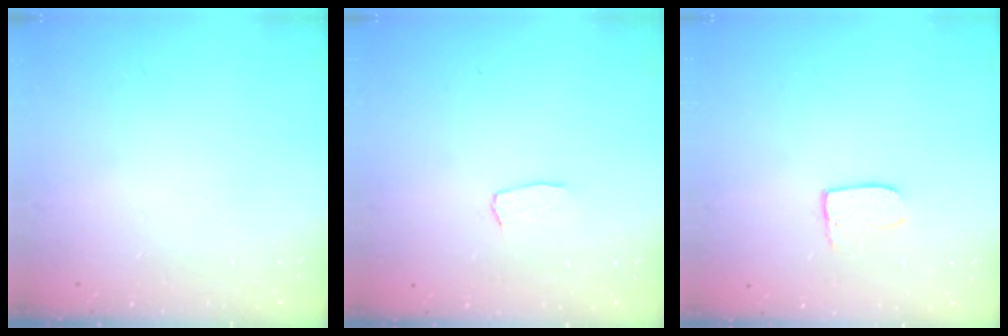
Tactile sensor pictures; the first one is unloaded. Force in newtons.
{"total": 3.0, "press": 3.0, "slide": 0.2}
{"total": 5.2, "press": 5.2, "slide": 0.3}